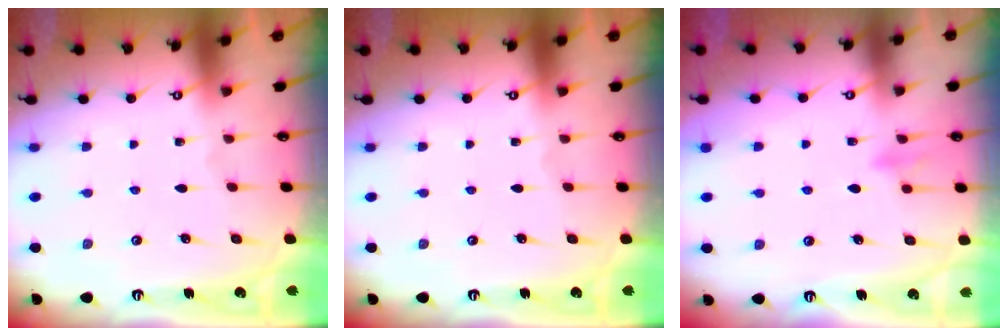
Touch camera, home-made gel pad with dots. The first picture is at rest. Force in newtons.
{"total": 0.0}
{"total": 8.3, "press": 8.1, "slide": 1.6}